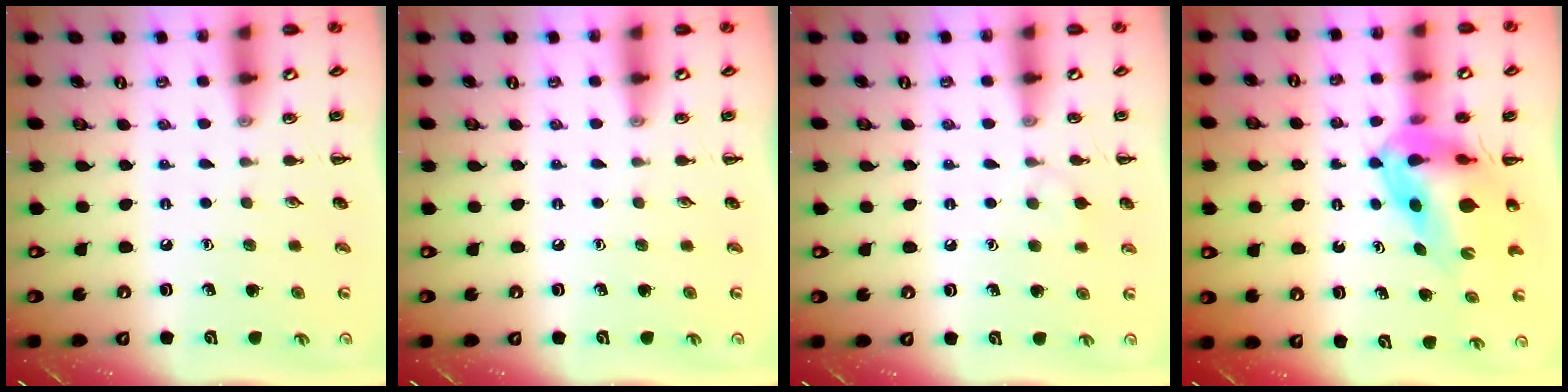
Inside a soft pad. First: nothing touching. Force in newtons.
{"total": 0.0}
{"total": 5.6, "press": 5.4, "slide": 1.7}
{"total": 9.9, "press": 9.5, "slide": 2.9}